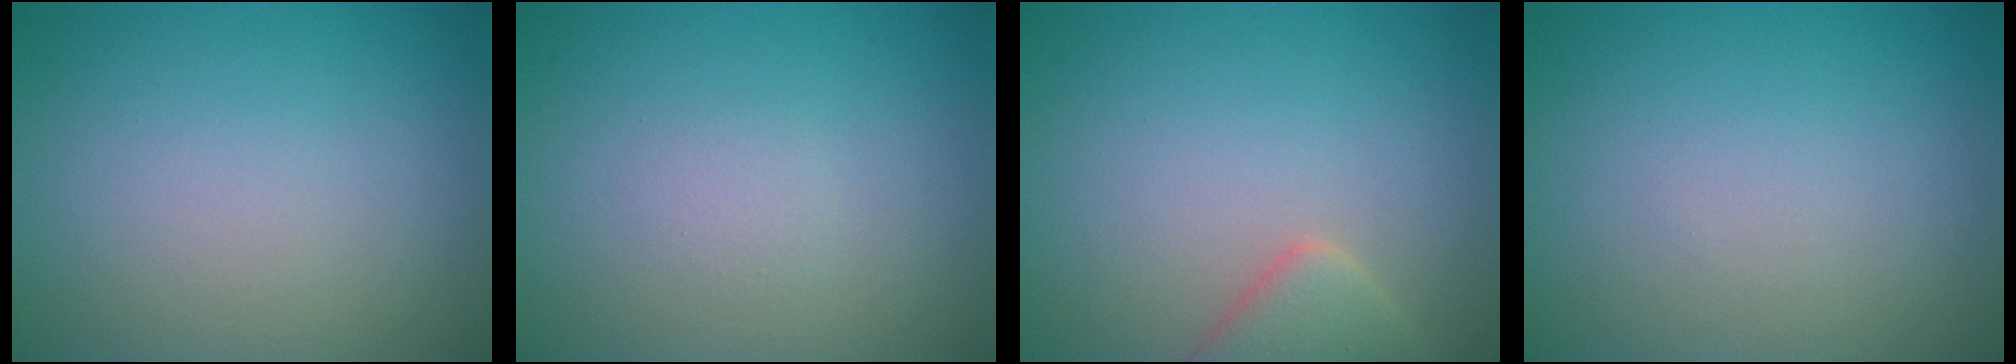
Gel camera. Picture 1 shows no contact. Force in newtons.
{"total": 0.8, "press": 0.8, "slide": 0.0}
{"total": 3.0, "press": 2.9, "slide": 0.3}
{"total": 0.0}